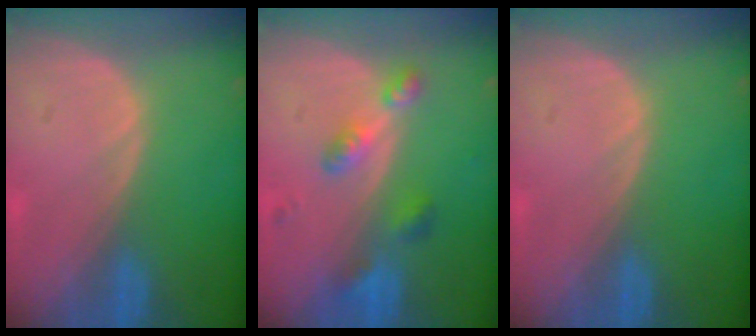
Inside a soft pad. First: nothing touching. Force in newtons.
{"total": 5.5, "press": 4.8, "slide": 2.6}
{"total": 0.0}